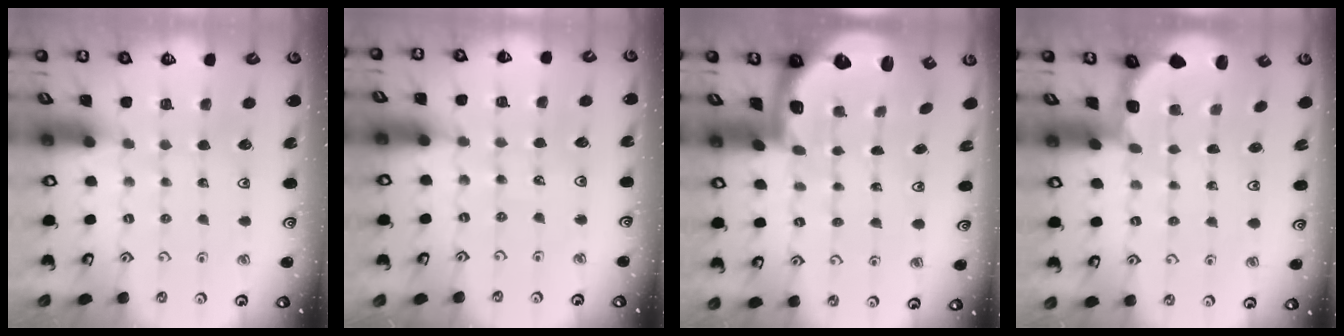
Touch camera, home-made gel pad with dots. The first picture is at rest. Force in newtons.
{"total": 4.3, "press": 4.3, "slide": 0.7}
{"total": 2.1, "press": 1.9, "slide": 0.9}
{"total": 1.8, "press": 1.7, "slide": 0.7}